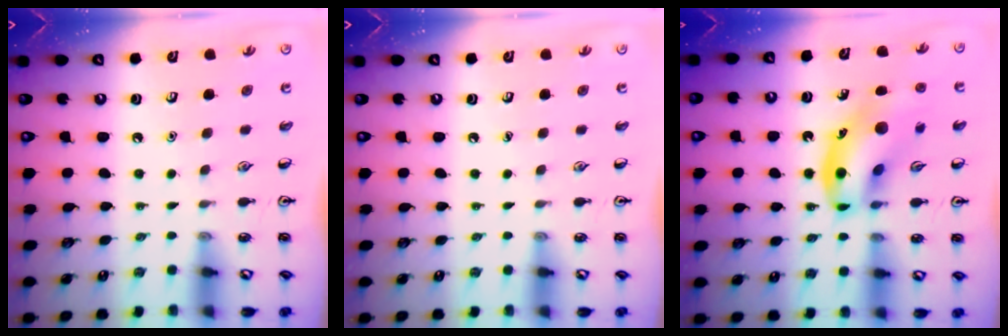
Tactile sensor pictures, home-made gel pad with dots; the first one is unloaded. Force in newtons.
{"total": 0.0}
{"total": 15.5, "press": 15.2, "slide": 2.9}